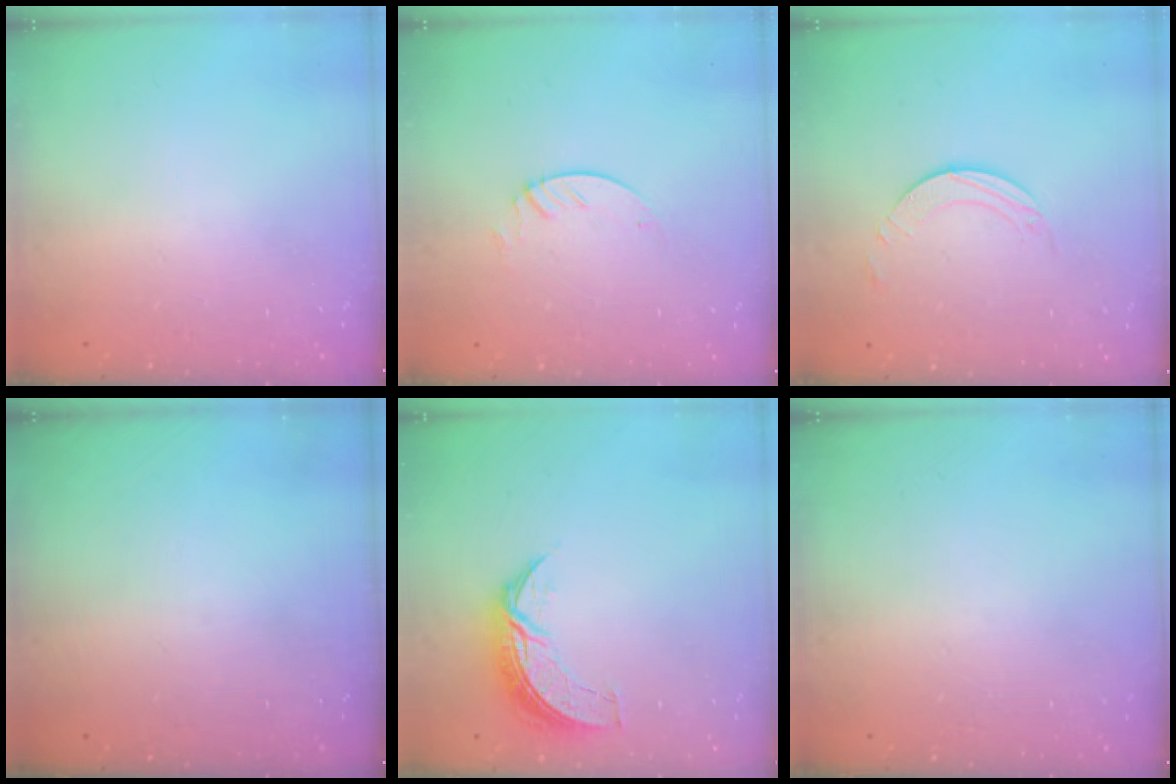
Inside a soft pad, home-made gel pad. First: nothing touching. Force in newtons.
{"total": 2.3, "press": 2.3, "slide": 0.2}
{"total": 2.5, "press": 2.5, "slide": 0.2}
{"total": 0.0}
{"total": 8.0, "press": 8.0, "slide": 0.3}
{"total": 0.0}